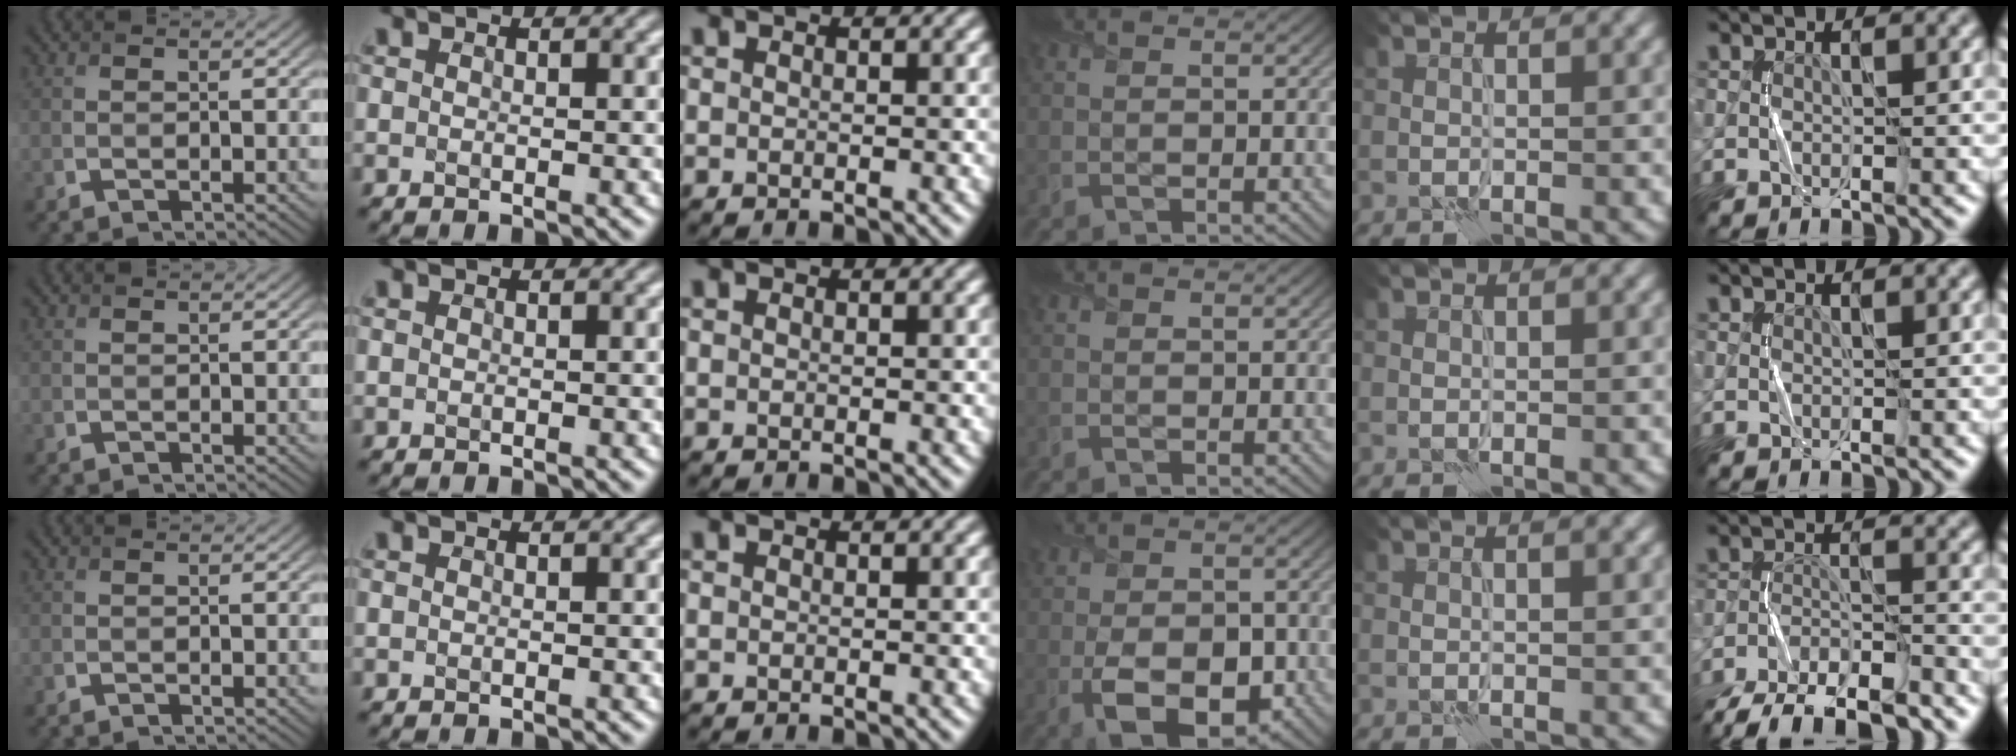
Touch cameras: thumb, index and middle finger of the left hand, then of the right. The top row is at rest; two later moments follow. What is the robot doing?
{"motion": "fold", "object": "scarf"}